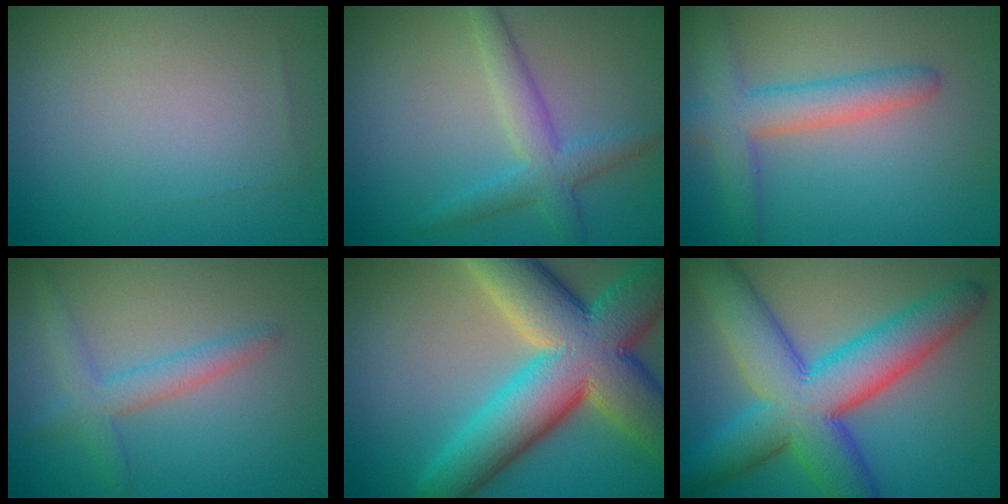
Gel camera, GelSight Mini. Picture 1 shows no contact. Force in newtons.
{"total": 3.4, "press": 3.4, "slide": 0.1}
{"total": 4.0, "press": 4.0, "slide": 0.3}
{"total": 2.6, "press": 2.6, "slide": 0.2}
{"total": 14.6, "press": 14.5, "slide": 0.7}
{"total": 11.3, "press": 11.3, "slide": 0.3}